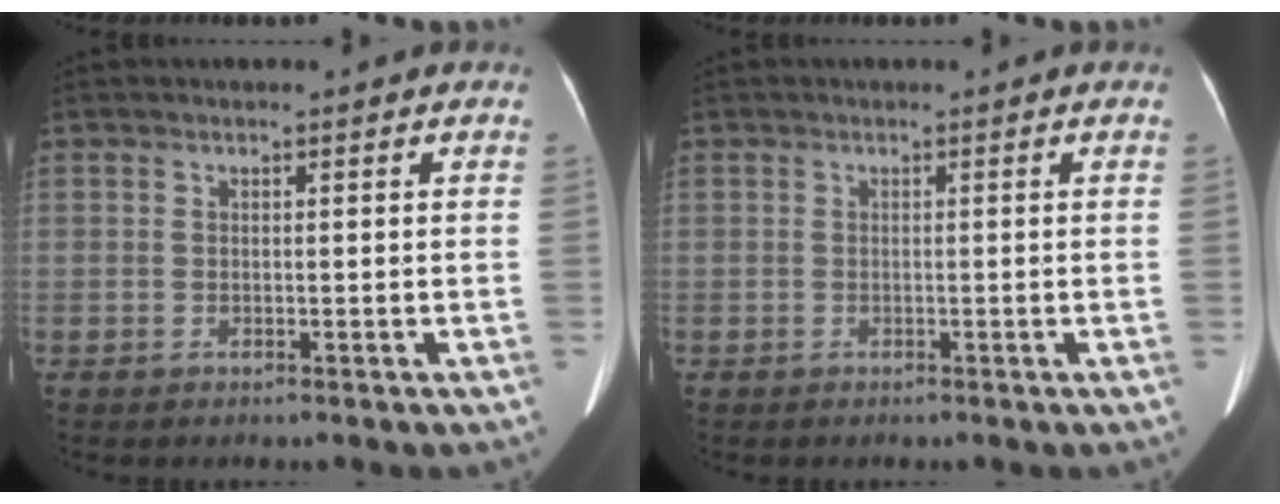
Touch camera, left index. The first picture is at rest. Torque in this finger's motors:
{"motor_torque": [-0.09, -0.10, 0.01, 0.01]}